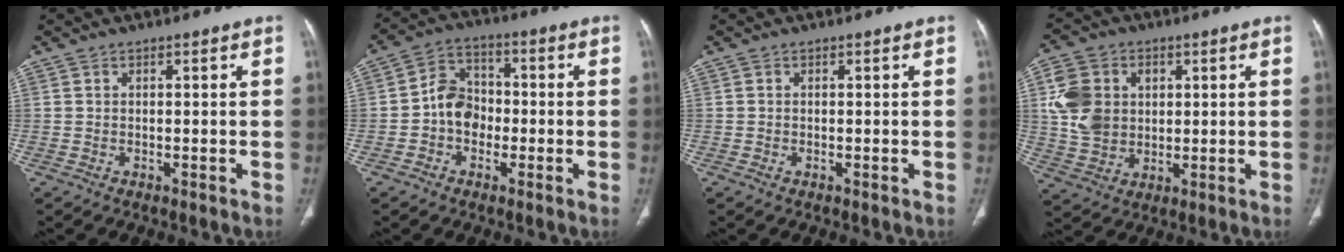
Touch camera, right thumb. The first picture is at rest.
{"total": 7.6, "force": [-1.5, 6.2, 4.1], "torque": [-0.044, 0.029, -0.040]}
{"total": 0.0}
{"total": 11.3, "force": [2.1, 9.3, 6.2], "torque": [-0.100, 0.000, 0.043]}